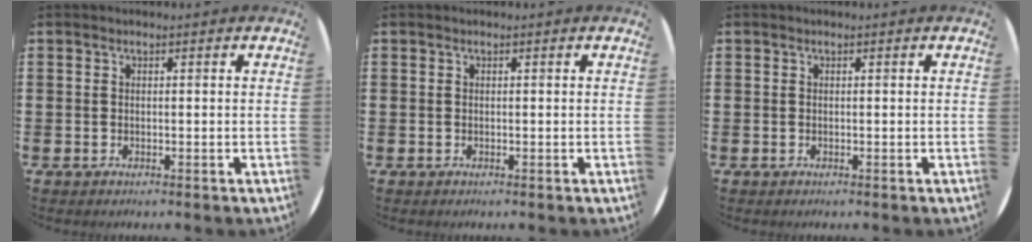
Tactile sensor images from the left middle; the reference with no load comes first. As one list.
[{"total": 0.0}, {"total": 0.0}]